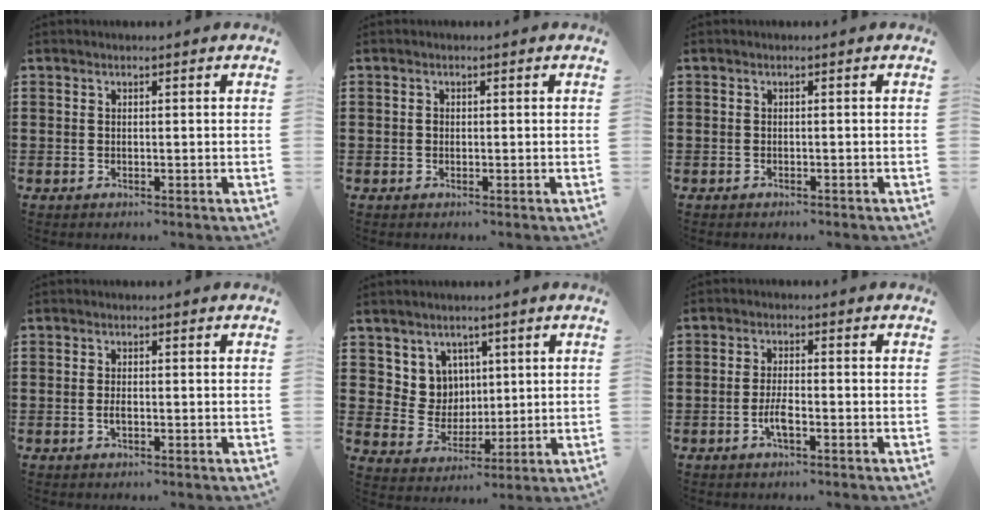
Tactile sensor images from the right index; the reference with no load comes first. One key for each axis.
{"total": 0.6, "fx": -0.1, "fy": 0.5, "fz": 0.3, "tx": -0.008, "ty": 0.002, "tz": -0.003}
{"total": 0.6, "fx": -0.6, "fy": 0.2, "fz": 0.1, "tx": -0.003, "ty": 0.001, "tz": -0.012}
{"total": 1.4, "fx": -0.4, "fy": 0.6, "fz": 1.2, "tx": -0.024, "ty": -0.002, "tz": -0.007}
{"total": 6.6, "fx": 3.1, "fy": 5.7, "fz": 1.0, "tx": -0.044, "ty": -0.003, "tz": 0.061}
{"total": 3.3, "fx": -1.3, "fy": 0.9, "fz": 2.9, "tx": -0.066, "ty": -0.003, "tz": -0.028}